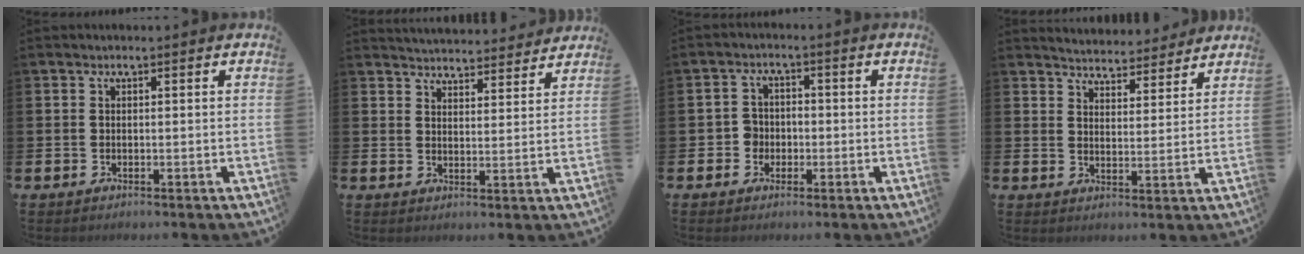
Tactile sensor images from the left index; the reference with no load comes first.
{"total": 4.7, "force": [4.7, 0.6, -0.2], "torque": [-0.003, -0.036, 0.083]}
{"total": 2.7, "force": [-1.2, 2.4, 0.4], "torque": [-0.010, 0.003, -0.031]}
{"total": 4.6, "force": [4.5, 0.6, -0.2], "torque": [-0.005, -0.037, 0.078]}